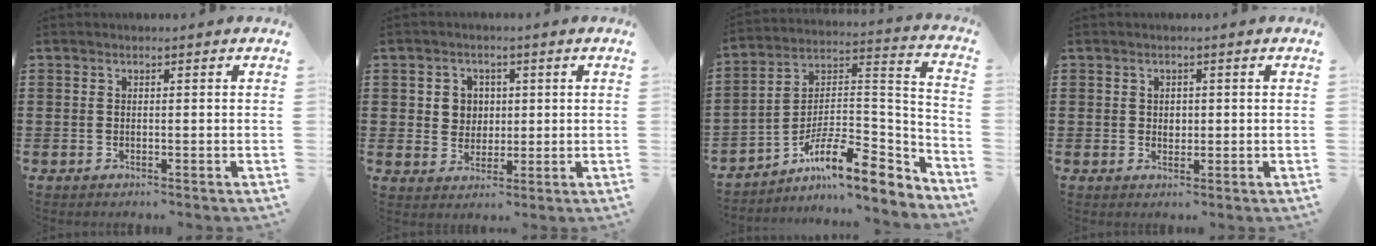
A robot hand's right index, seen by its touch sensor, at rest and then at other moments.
{"total": 3.8, "force": [0.7, 3.6, 1.0], "torque": [-0.036, 0.012, 0.011]}
{"total": 11.6, "force": [-7.7, 3.6, 7.8], "torque": [-0.141, 0.009, -0.149]}
{"total": 1.3, "force": [0.3, 1.0, 0.7], "torque": [-0.015, 0.005, 0.006]}